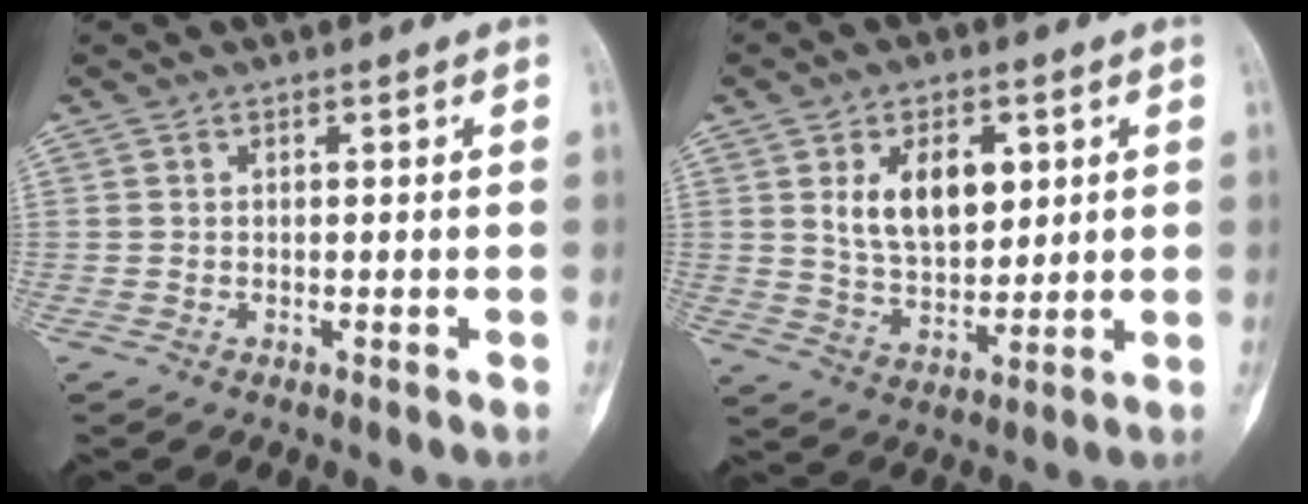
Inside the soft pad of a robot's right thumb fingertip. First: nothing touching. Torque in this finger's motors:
{"motor_torque": [1.27, 1.40, 0.38, -0.17, 0.11]}